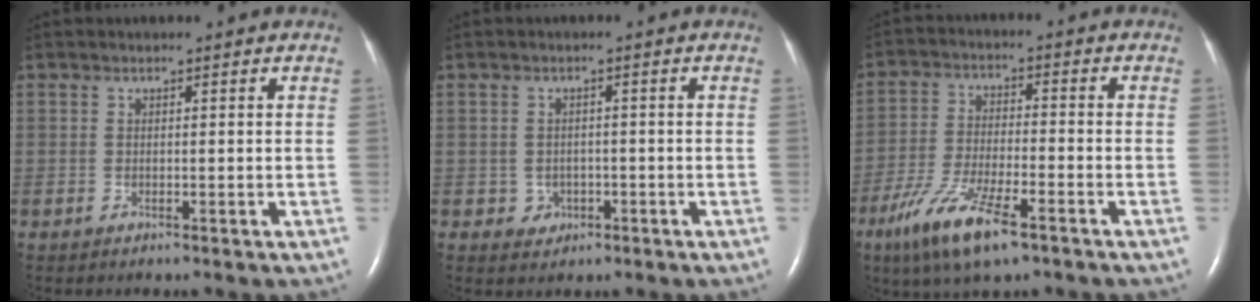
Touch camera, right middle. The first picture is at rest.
{"total": 2.3, "force": [-0.8, 2.0, 0.7], "torque": [-0.010, 0.007, -0.003]}
{"total": 10.9, "force": [-6.7, 2.2, 8.4], "torque": [-0.173, -0.022, -0.119]}